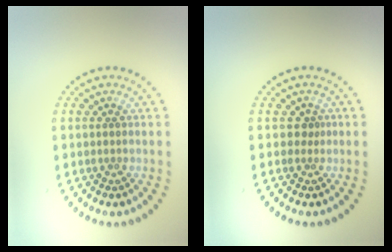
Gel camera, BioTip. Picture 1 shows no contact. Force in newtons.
{"total": 0.7, "press": 0.4, "slide": 0.5}